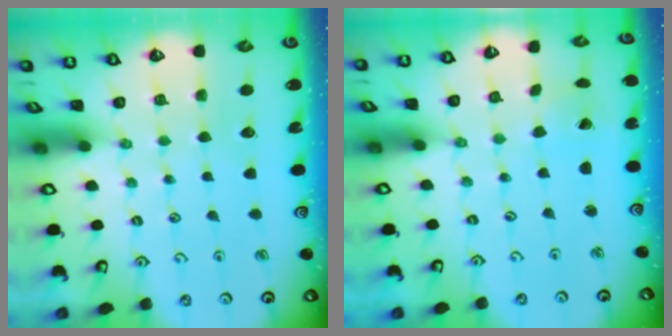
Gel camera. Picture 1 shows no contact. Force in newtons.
{"total": 0.6, "press": 0.3, "slide": 0.5}